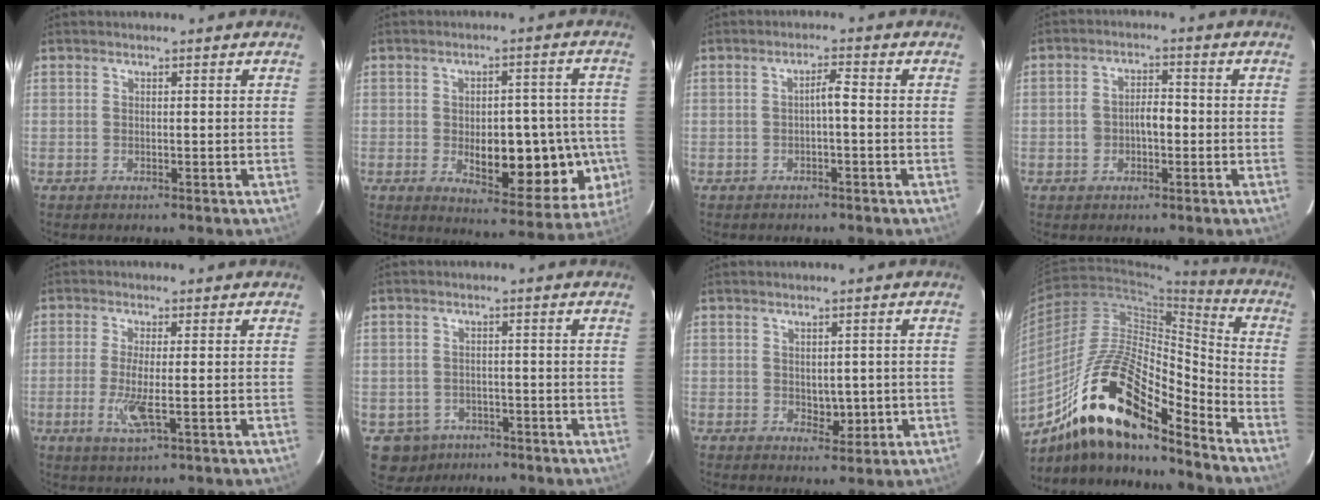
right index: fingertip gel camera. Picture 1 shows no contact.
{"total": 15.5, "force": [-3.1, 6.7, 13.6], "torque": [-0.146, 0.015, -0.019]}
{"total": 2.2, "force": [-0.4, 0.2, 2.1], "torque": [-0.033, 0.005, -0.008]}
{"total": 4.5, "force": [-0.6, 2.5, 3.7], "torque": [-0.070, 0.018, -0.008]}
{"total": 4.7, "force": [-1.1, 0.3, 4.6], "torque": [-0.102, -0.013, -0.019]}
{"total": 5.8, "force": [-2.7, 5.2, 0.4], "torque": [-0.009, 0.010, -0.033]}
{"total": 3.3, "force": [-0.1, 2.1, 2.6], "torque": [-0.033, -0.001, 0.008]}
{"total": 18.5, "force": [-12.3, 4.9, 12.8], "torque": [-0.230, 0.026, -0.213]}